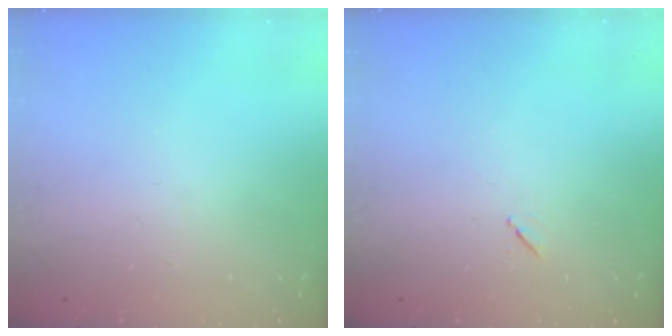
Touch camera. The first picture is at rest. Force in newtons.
{"total": 4.3, "press": 3.9, "slide": 1.8}